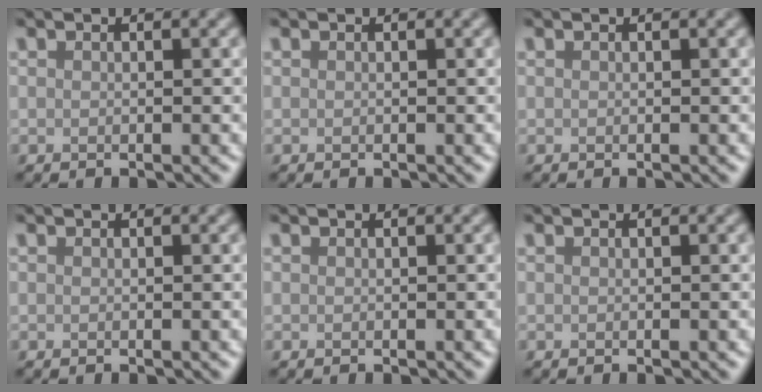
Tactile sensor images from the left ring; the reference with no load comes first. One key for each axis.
{"total": 0.0}
{"total": 0.0}
{"total": 0.0}
{"total": 0.0}
{"total": 0.0}